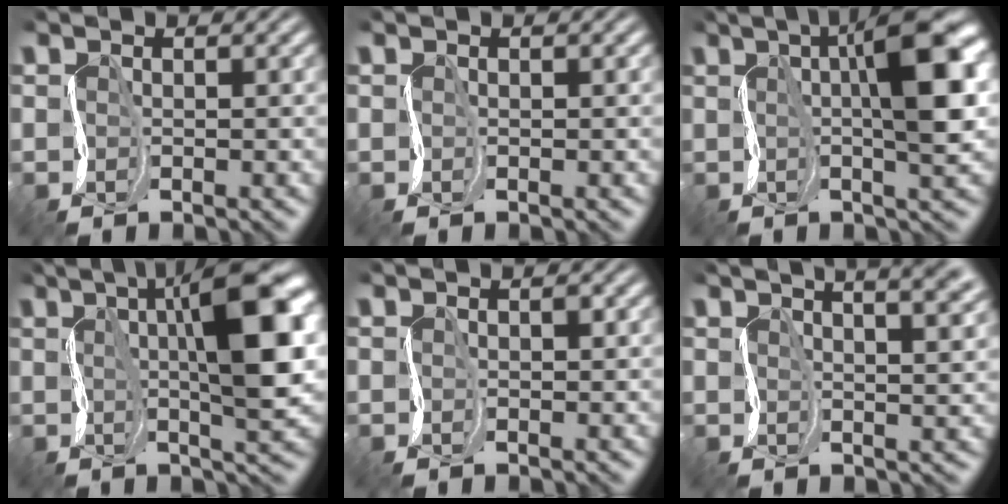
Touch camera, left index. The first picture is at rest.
{"total": 0.0}
{"total": 9.4, "force": [2.0, 2.4, 8.8], "torque": [-0.122, 0.021, 0.028]}
{"total": 11.2, "force": [2.4, 3.0, 10.5], "torque": [-0.146, 0.013, 0.036]}
{"total": 0.7, "force": [0.2, 0.4, 0.6], "torque": [-0.007, 0.002, 0.003]}
{"total": 10.8, "force": [6.4, 4.4, 7.6], "torque": [-0.058, 0.053, 0.054]}